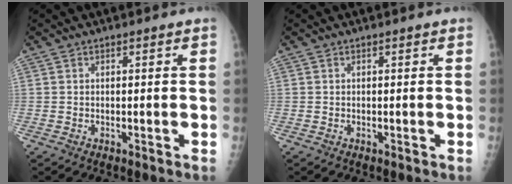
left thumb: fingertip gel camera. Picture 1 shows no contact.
{"total": 0.0}